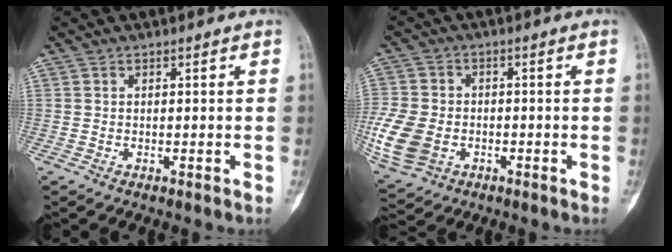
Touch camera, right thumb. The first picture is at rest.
{"total": 12.7, "force": [-3.3, 9.4, 7.9], "torque": [-0.184, -0.001, -0.057]}